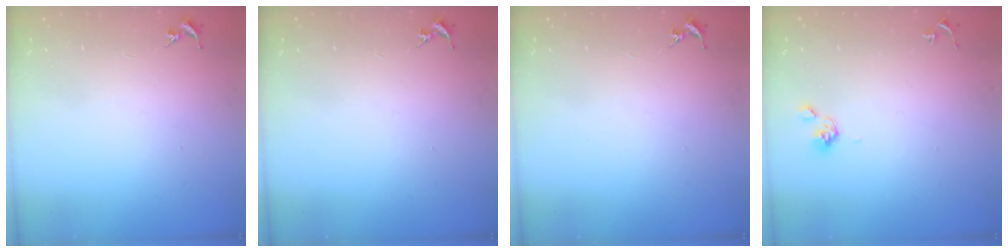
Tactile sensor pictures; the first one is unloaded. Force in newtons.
{"total": 0.0}
{"total": 0.0}
{"total": 5.1, "press": 4.9, "slide": 1.4}